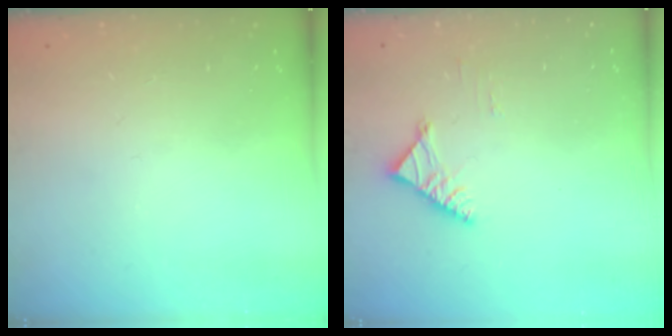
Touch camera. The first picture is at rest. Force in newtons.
{"total": 3.4, "press": 3.3, "slide": 0.8}